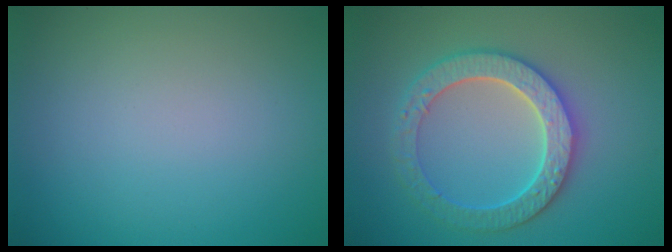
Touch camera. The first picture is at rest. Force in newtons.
{"total": 4.3, "press": 4.2, "slide": 1.1}